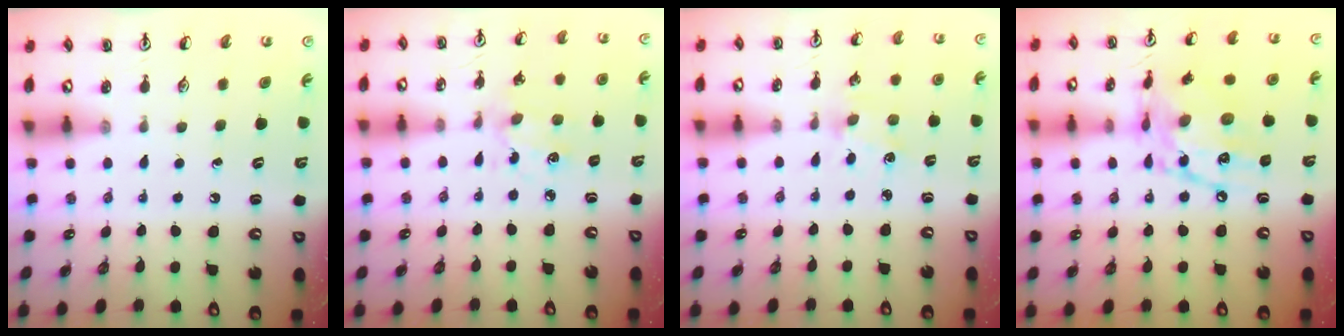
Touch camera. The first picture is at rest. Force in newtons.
{"total": 2.6, "press": 2.4, "slide": 0.9}
{"total": 1.9, "press": 1.8, "slide": 0.3}
{"total": 14.8, "press": 14.7, "slide": 1.2}